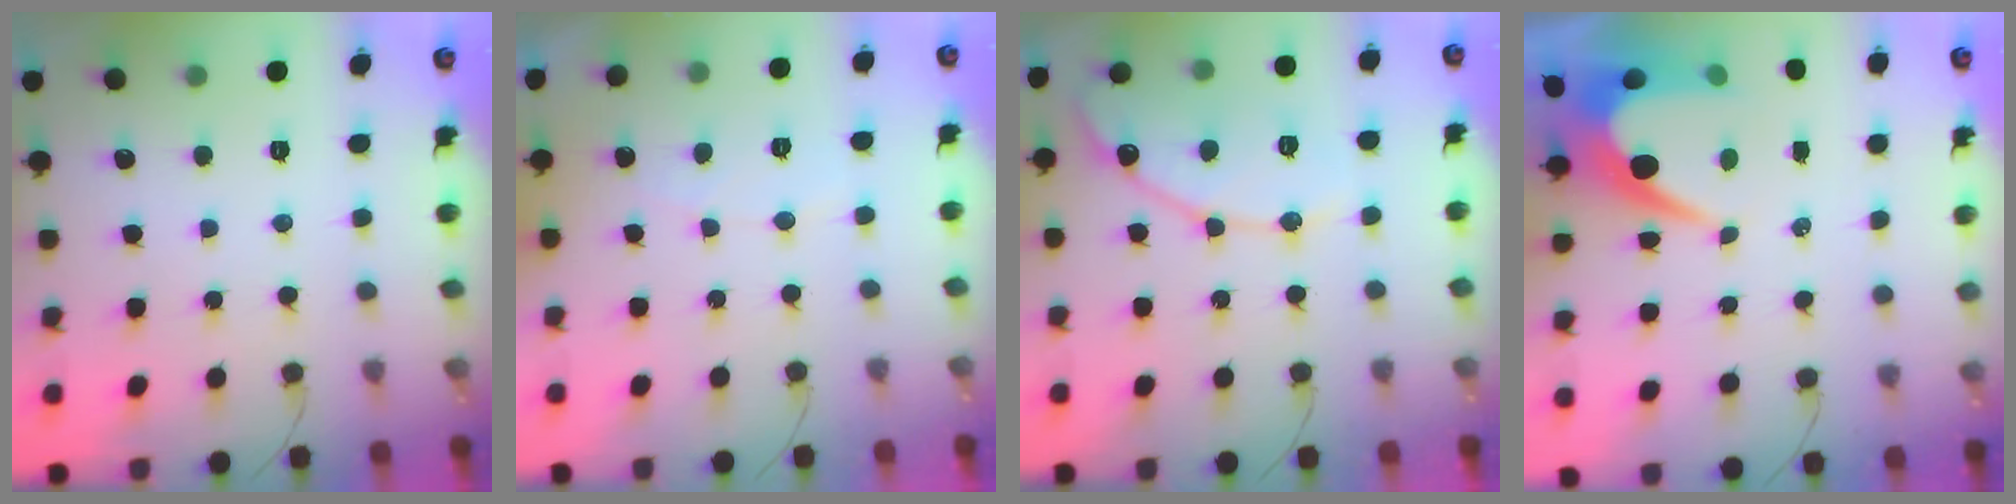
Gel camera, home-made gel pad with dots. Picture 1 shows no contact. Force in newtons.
{"total": 3.5, "press": 3.4, "slide": 0.3}
{"total": 13.3, "press": 13.3, "slide": 1.0}
{"total": 7.9, "press": 7.8, "slide": 0.8}